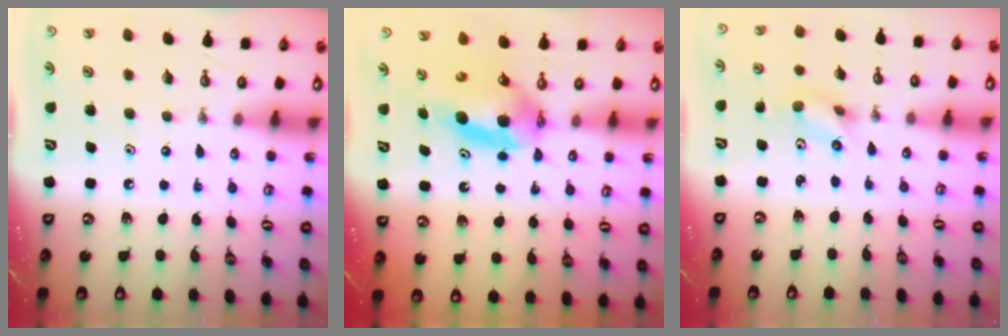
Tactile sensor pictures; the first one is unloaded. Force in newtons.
{"total": 6.9, "press": 5.2, "slide": 4.6}
{"total": 2.9, "press": 1.1, "slide": 2.7}